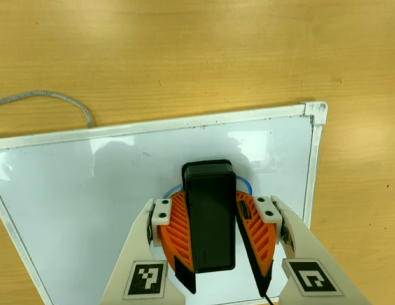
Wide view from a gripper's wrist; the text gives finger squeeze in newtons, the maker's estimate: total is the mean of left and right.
{"total": 13.8, "left": 14.6, "right": 13.1}